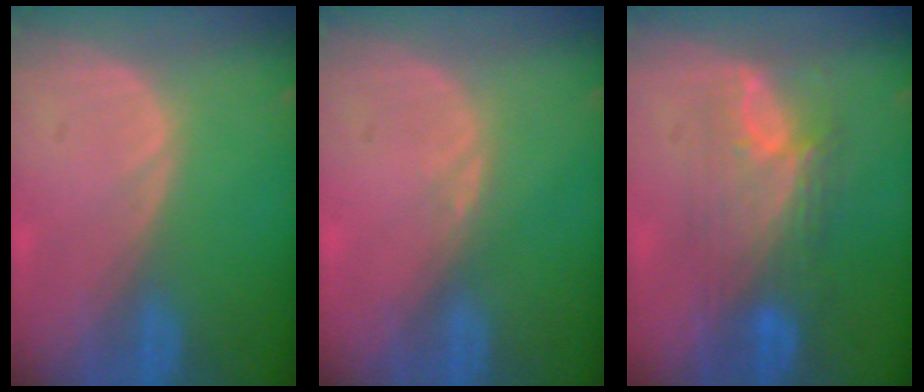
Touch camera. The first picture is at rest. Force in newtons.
{"total": 0.9, "press": 0.8, "slide": 0.3}
{"total": 7.4, "press": 7.2, "slide": 1.6}